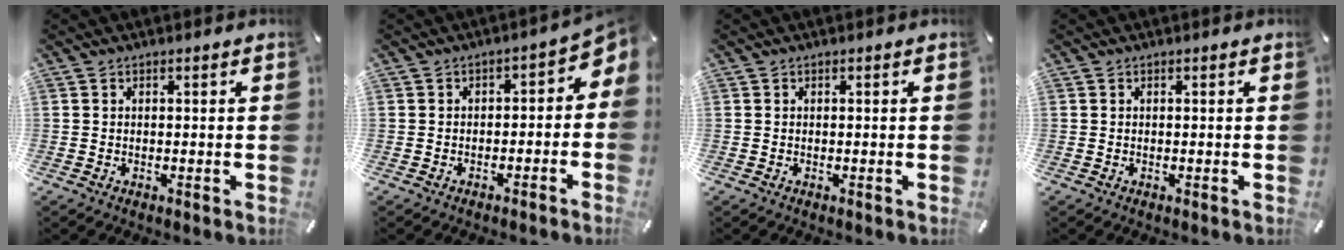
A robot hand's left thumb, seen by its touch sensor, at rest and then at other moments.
{"total": 3.5, "force": [-0.8, 2.4, 2.4], "torque": [-0.033, -0.004, -0.025]}
{"total": 0.0}
{"total": 0.0}